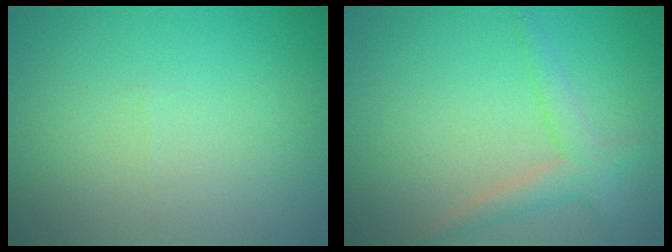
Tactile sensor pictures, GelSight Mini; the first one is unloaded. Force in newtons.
{"total": 2.4, "press": 2.4, "slide": 0.2}